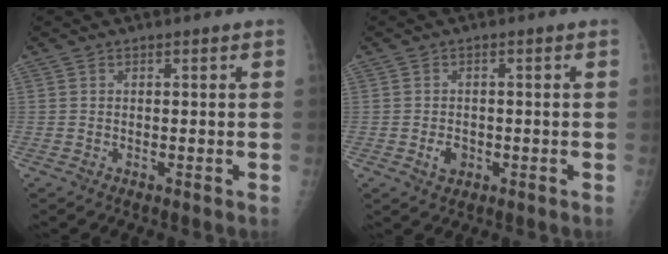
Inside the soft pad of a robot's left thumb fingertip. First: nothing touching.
{"total": 2.9, "force": [-0.9, 2.2, 1.6], "torque": [-0.019, 0.002, -0.010]}